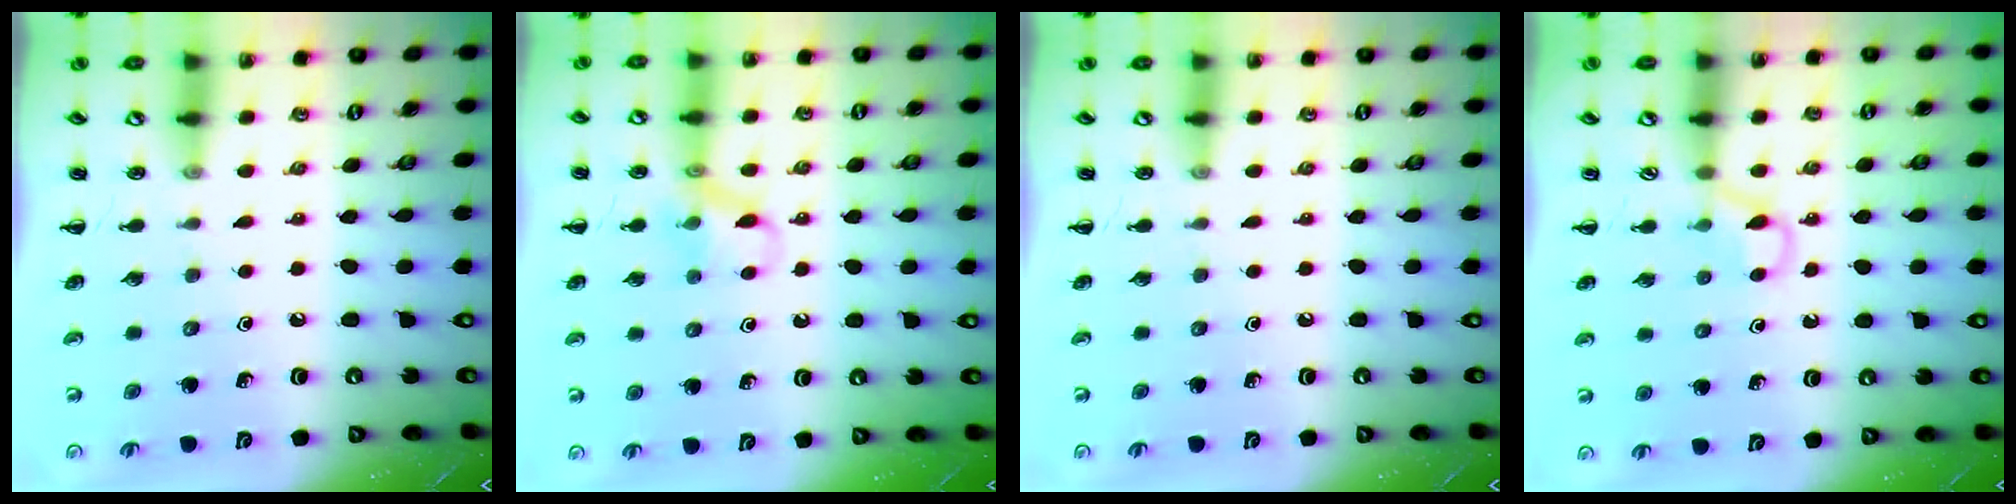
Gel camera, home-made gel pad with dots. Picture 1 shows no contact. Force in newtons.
{"total": 9.3, "press": 9.2, "slide": 1.0}
{"total": 0.0}
{"total": 2.7, "press": 2.4, "slide": 1.1}